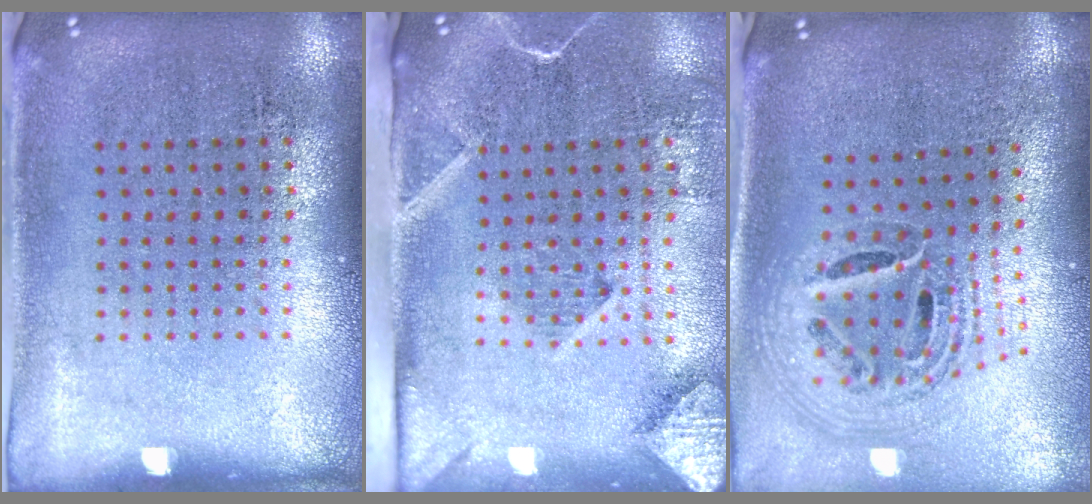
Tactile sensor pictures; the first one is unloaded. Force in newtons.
{"total": 2.9, "press": 2.1, "slide": 2.0}
{"total": 1.8, "press": 1.5, "slide": 1.1}